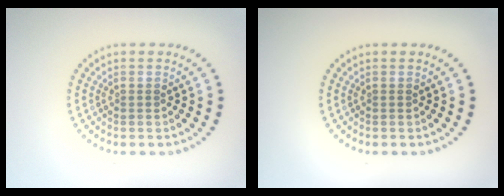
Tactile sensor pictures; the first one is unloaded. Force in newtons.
{"total": 0.0}